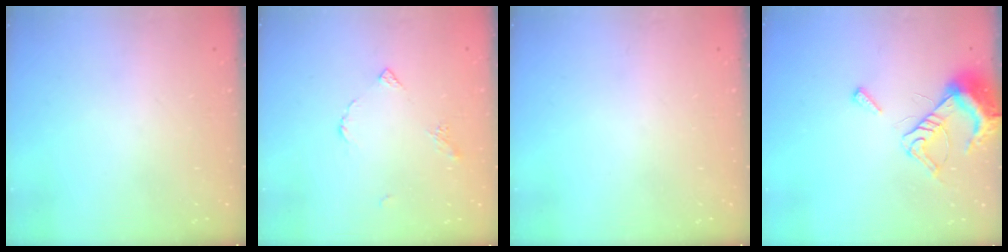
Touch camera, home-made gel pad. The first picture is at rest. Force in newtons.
{"total": 4.9, "press": 4.9, "slide": 0.7}
{"total": 0.0}
{"total": 8.0, "press": 8.0, "slide": 0.9}